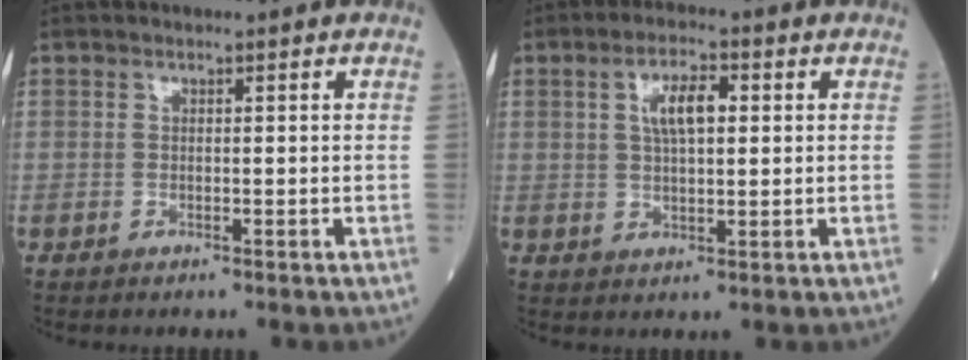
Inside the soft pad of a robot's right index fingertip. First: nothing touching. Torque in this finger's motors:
{"motor_torque": [0.20, 0.01, 0.12, 0.06]}